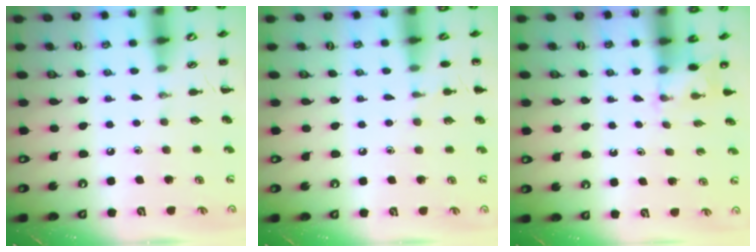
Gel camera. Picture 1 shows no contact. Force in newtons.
{"total": 5.5, "press": 5.2, "slide": 1.8}
{"total": 2.2, "press": 2.1, "slide": 0.7}